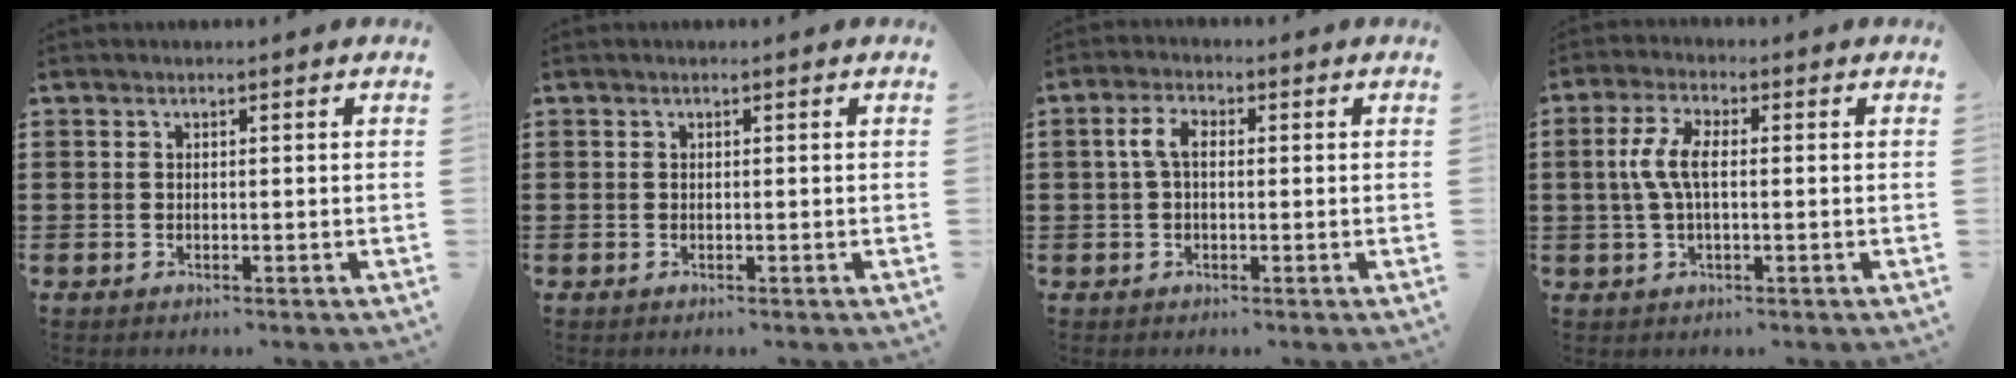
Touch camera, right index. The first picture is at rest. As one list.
[{"total": 0.0}, {"total": 3.9, "force": [0.3, 2.0, 3.3], "torque": [-0.082, 0.004, -0.001]}, {"total": 5.7, "force": [0.1, 2.4, 5.2], "torque": [-0.126, -0.001, -0.008]}]